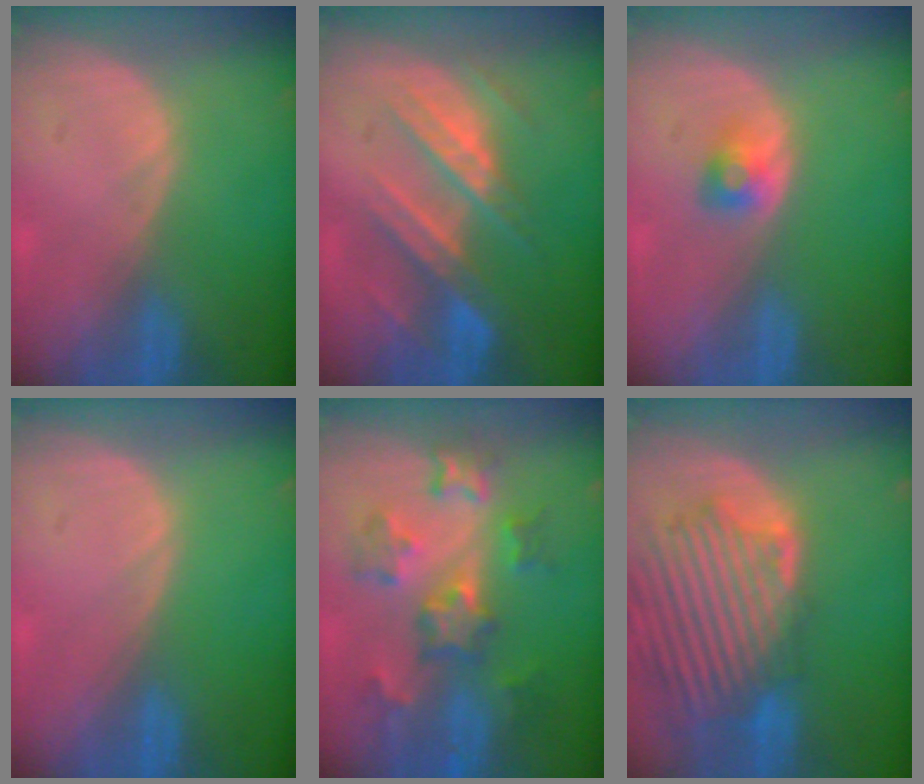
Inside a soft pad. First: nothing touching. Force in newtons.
{"total": 9.0, "press": 7.9, "slide": 4.2}
{"total": 2.4, "press": 2.2, "slide": 0.7}
{"total": 0.0}
{"total": 8.1, "press": 7.8, "slide": 2.2}
{"total": 13.3, "press": 11.6, "slide": 6.4}